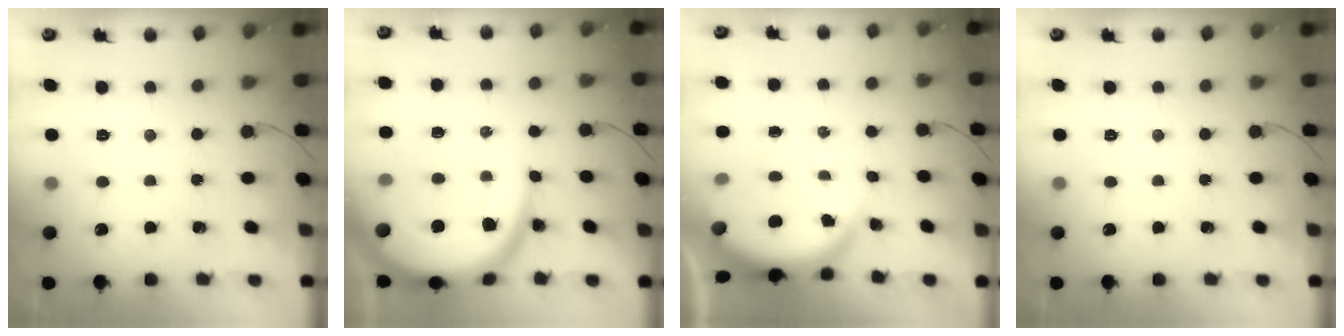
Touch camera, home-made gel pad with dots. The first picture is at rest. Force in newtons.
{"total": 14.4, "press": 14.4, "slide": 1.3}
{"total": 4.2, "press": 4.0, "slide": 1.3}
{"total": 0.0}